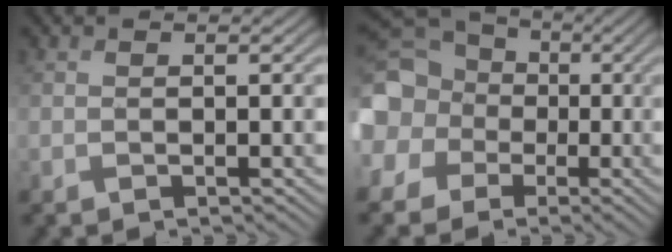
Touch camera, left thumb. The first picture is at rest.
{"total": 14.5, "force": [0.4, 13.4, 5.5], "torque": [-0.193, 0.003, -0.036]}